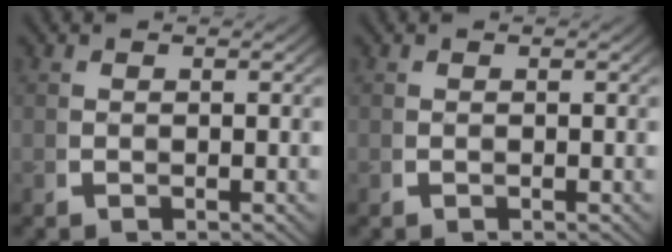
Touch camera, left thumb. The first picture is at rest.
{"total": 0.0}